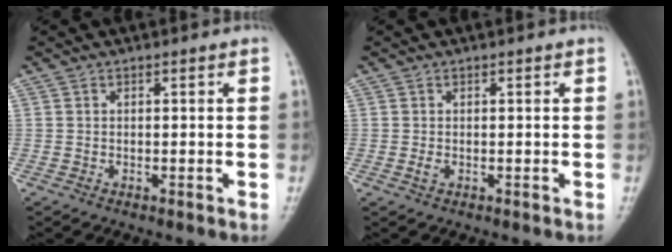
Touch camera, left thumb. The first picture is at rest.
{"total": 0.9, "force": [-0.2, 0.6, 0.7], "torque": [-0.013, -0.001, -0.006]}